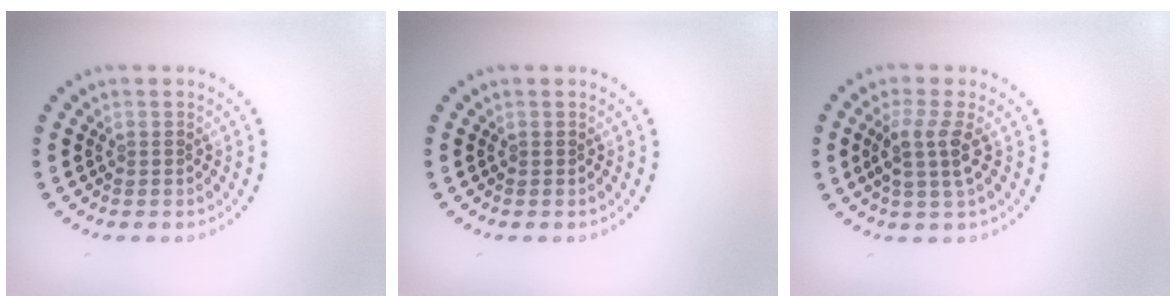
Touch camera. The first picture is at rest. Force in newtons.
{"total": 0.0}
{"total": 2.7, "press": 2.1, "slide": 1.7}